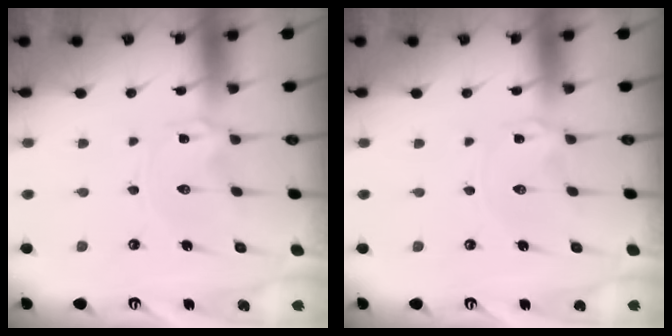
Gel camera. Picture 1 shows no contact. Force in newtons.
{"total": 2.5, "press": 2.5, "slide": 0.4}